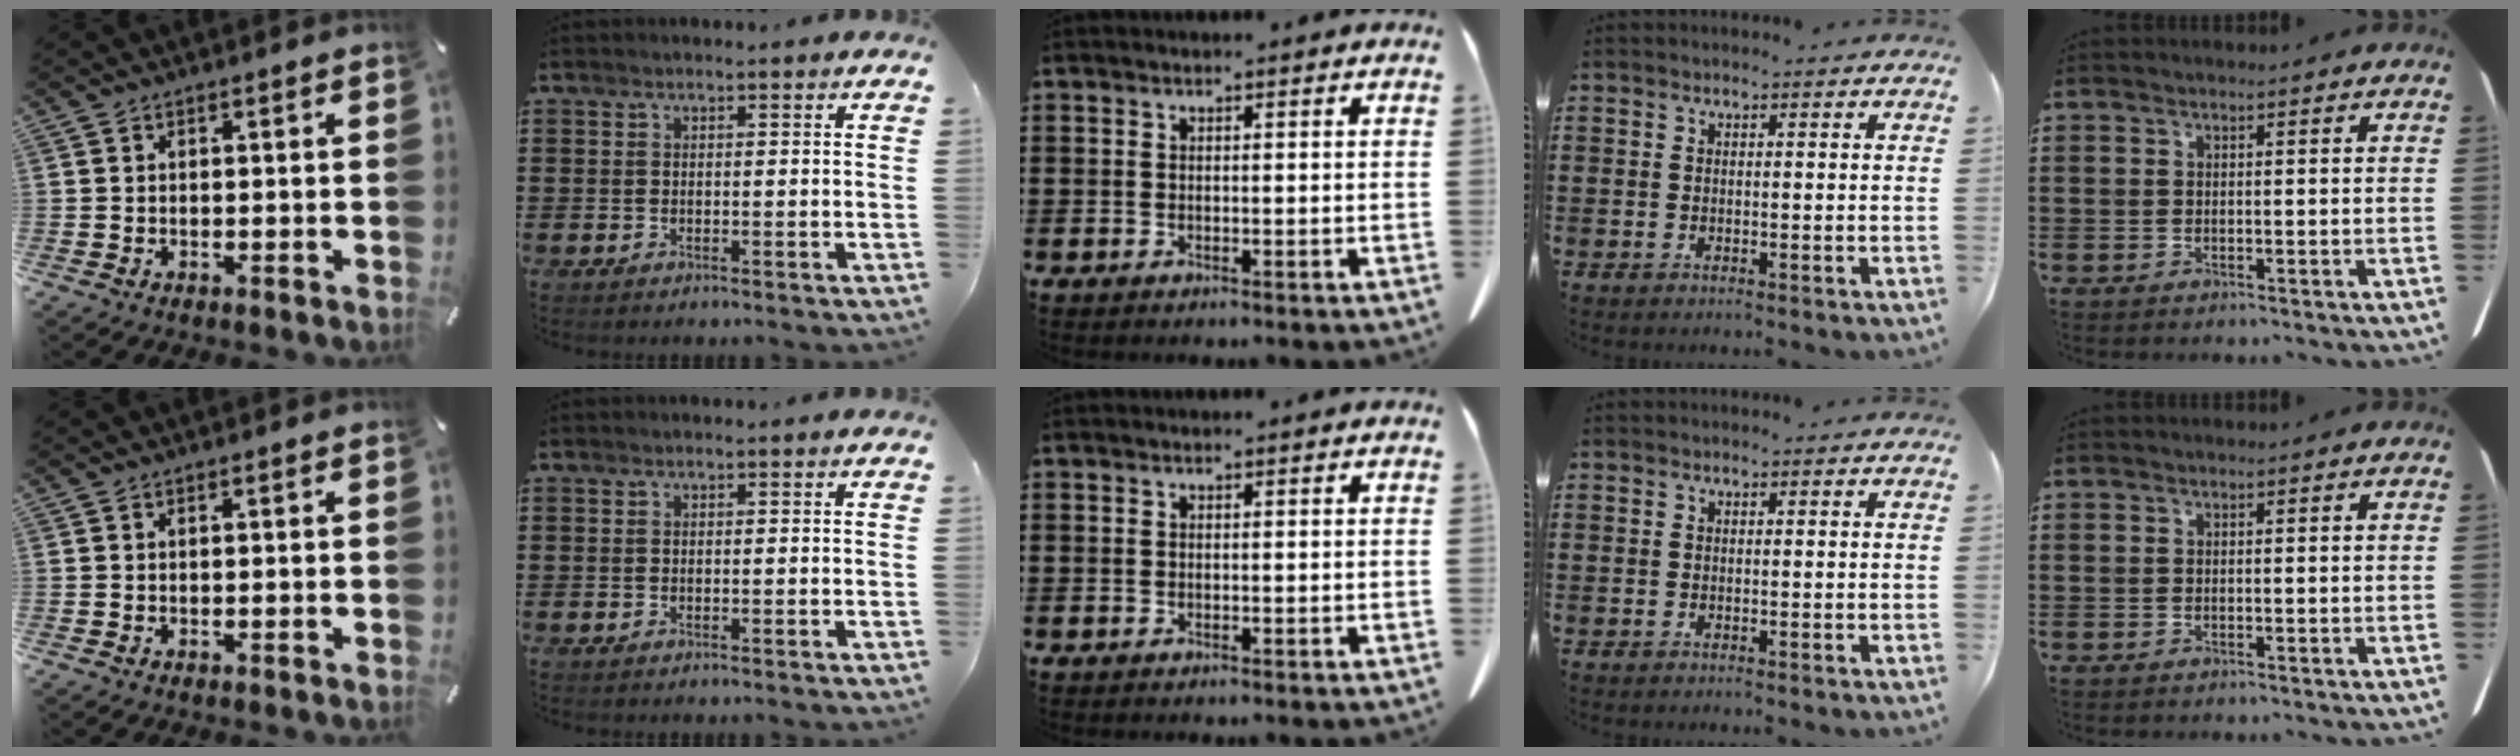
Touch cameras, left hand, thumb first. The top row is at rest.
{}